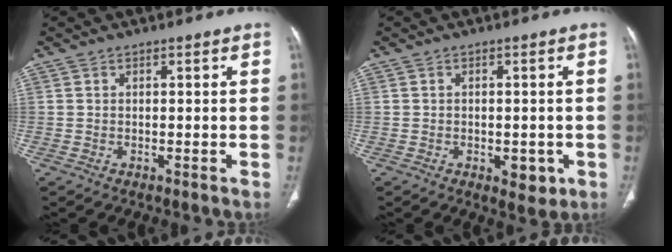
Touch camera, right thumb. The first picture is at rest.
{"total": 4.1, "force": [-1.3, 2.4, 3.1], "torque": [-0.023, -0.001, -0.009]}